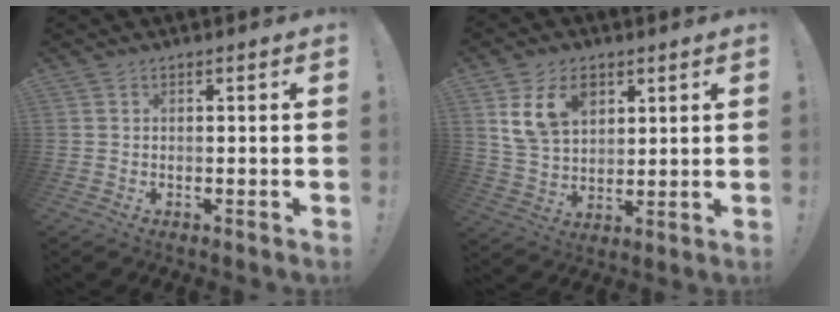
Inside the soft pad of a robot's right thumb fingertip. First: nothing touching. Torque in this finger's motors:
{"motor_torque": [0.63, 2.51, 0.52, 0.66, 0.08]}